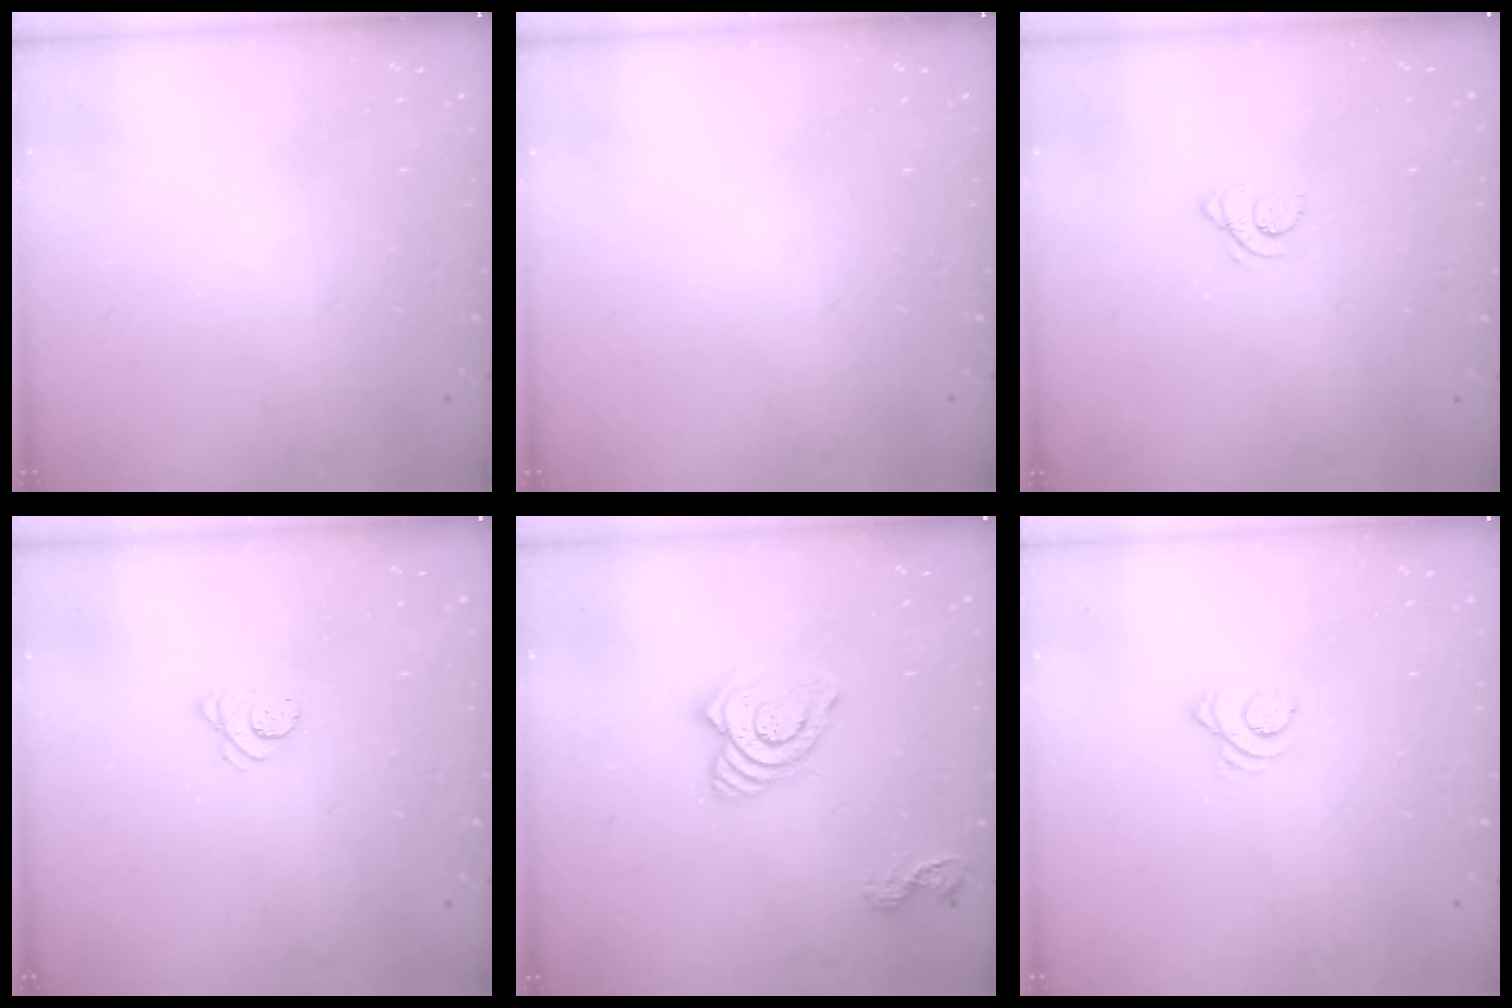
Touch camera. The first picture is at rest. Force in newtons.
{"total": 0.0}
{"total": 1.5, "press": 1.4, "slide": 0.2}
{"total": 3.3, "press": 3.3, "slide": 0.4}
{"total": 11.1, "press": 11.1, "slide": 1.0}
{"total": 2.7, "press": 2.7, "slide": 0.3}